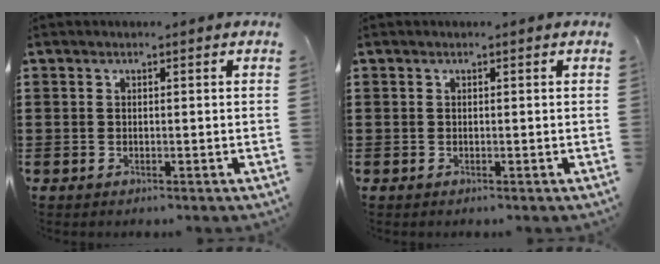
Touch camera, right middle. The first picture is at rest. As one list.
[{"total": 0.0}]